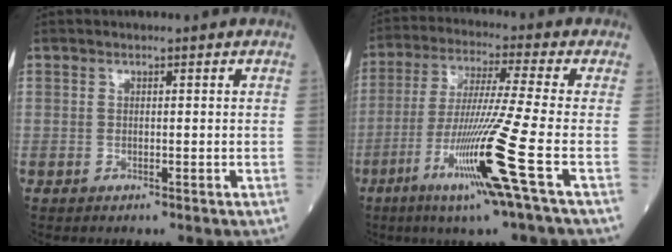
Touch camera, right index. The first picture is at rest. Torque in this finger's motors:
{"motor_torque": [0.51, -0.31, 0.37, 0.21]}